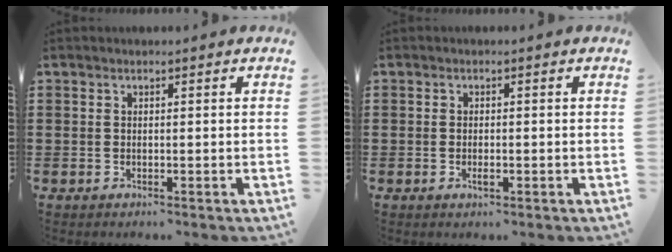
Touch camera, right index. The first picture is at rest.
{"total": 1.2, "force": [-0.3, 0.3, 1.2], "torque": [-0.021, -0.003, -0.004]}